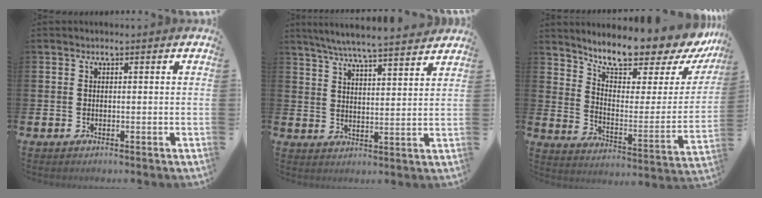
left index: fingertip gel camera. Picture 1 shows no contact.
{"total": 6.4, "force": [6.1, -0.1, 2.0], "torque": [-0.055, -0.037, 0.106]}
{"total": 9.8, "force": [9.0, 1.8, 3.4], "torque": [-0.082, -0.074, 0.149]}